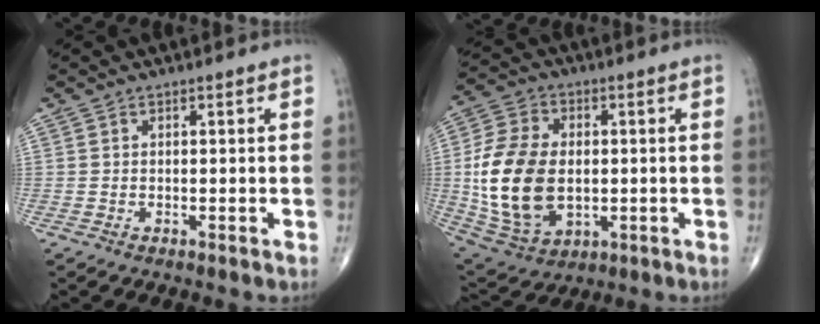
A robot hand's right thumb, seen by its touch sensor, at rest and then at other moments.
{"total": 18.5, "force": [-0.7, 12.0, 14.0], "torque": [-0.271, -0.005, 0.000]}